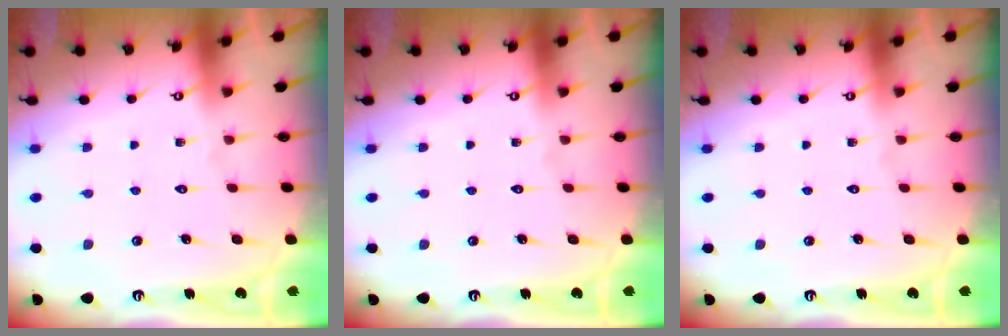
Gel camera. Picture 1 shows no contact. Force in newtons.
{"total": 0.0}
{"total": 0.0}